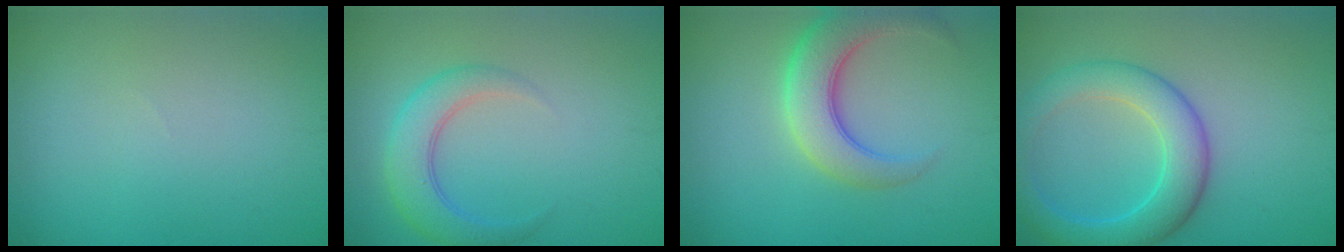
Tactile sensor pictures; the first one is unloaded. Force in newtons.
{"total": 3.9, "press": 3.9, "slide": 0.1}
{"total": 5.8, "press": 5.8, "slide": 0.2}
{"total": 5.7, "press": 5.7, "slide": 0.2}